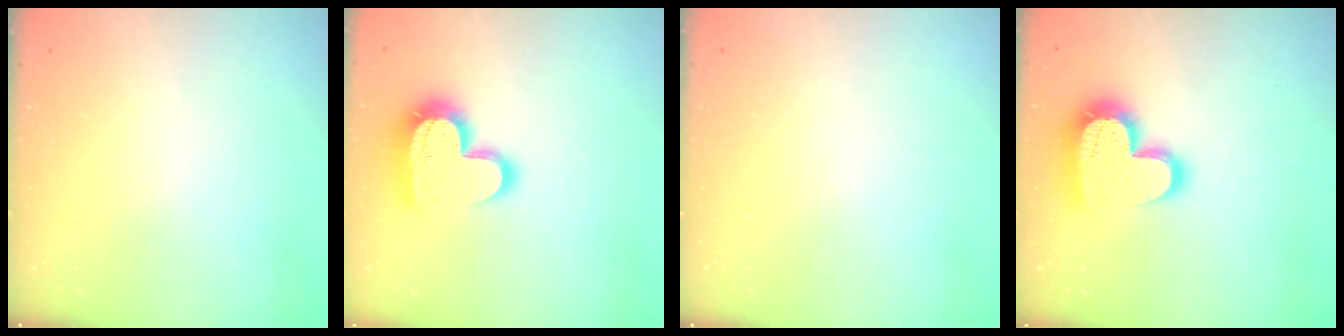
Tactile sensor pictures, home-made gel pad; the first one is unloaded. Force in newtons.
{"total": 18.5, "press": 18.4, "slide": 1.3}
{"total": 0.0}
{"total": 18.1, "press": 18.0, "slide": 1.1}